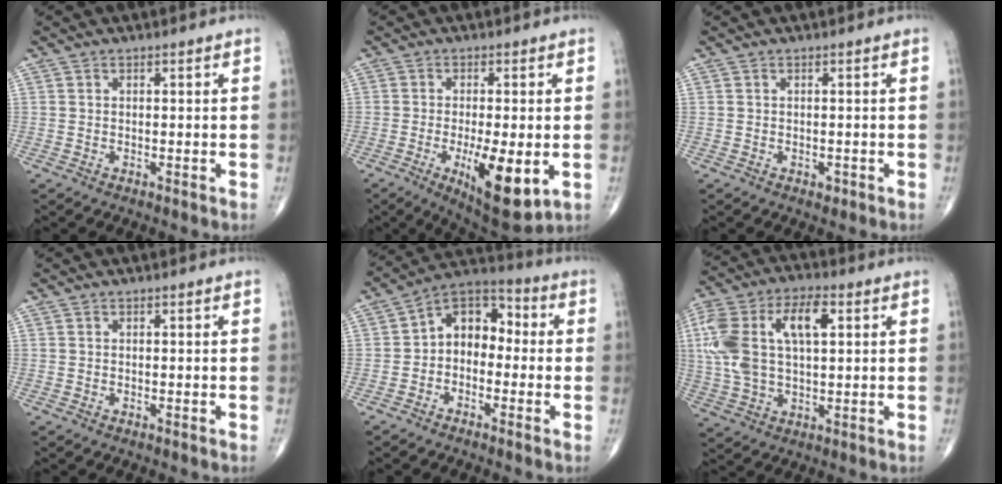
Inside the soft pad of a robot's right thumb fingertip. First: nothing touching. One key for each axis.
{"total": 12.1, "fx": -3.2, "fy": 3.8, "fz": 11.0, "tx": -0.169, "ty": -0.022, "tz": -0.041}
{"total": 0.7, "fx": -0.4, "fy": 0.5, "fz": 0.4, "tx": -0.003, "ty": -0.001, "tz": -0.005}
{"total": 0.0}
{"total": 9.6, "fx": -0.8, "fy": 6.8, "fz": 6.7, "tx": -0.070, "ty": 0.043, "tz": -0.035}
{"total": 17.4, "fx": 3.9, "fy": 8.8, "fz": 14.5, "tx": -0.306, "ty": 0.021, "tz": 0.068}